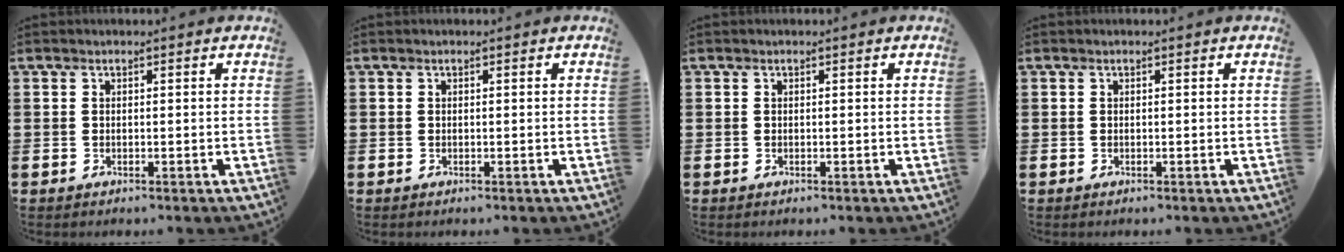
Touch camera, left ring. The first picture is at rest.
{"total": 0.0}
{"total": 0.0}
{"total": 0.0}